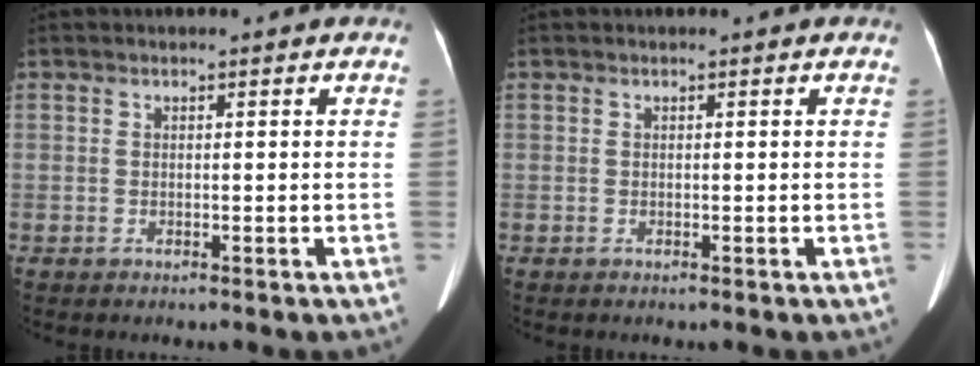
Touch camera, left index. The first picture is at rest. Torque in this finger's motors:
{"motor_torque": [0.01, 0.01, 0.00, 0.00]}